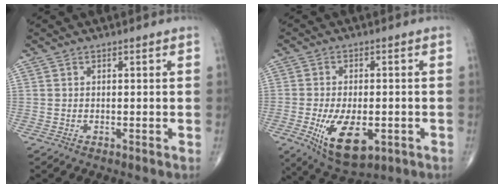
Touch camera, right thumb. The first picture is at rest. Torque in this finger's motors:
{"motor_torque": [-0.31, 0.34, 0.27, -0.58, 0.32]}